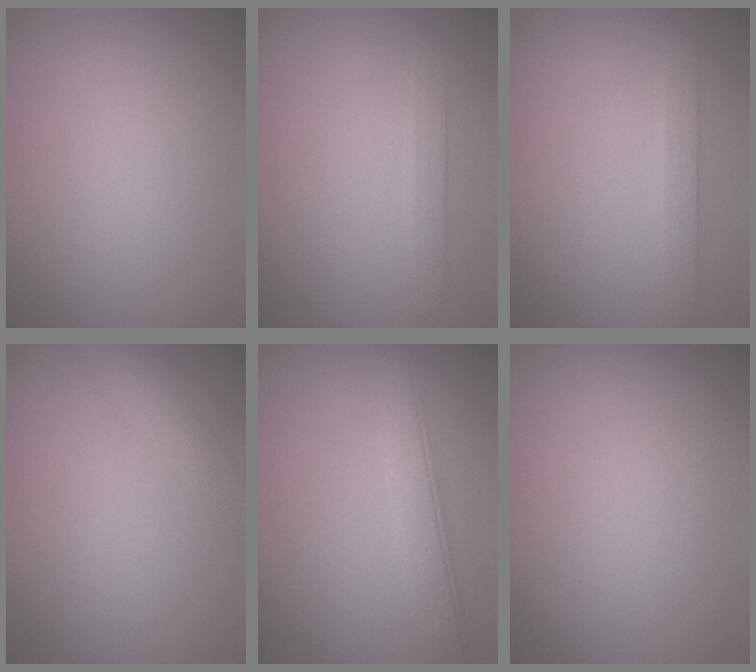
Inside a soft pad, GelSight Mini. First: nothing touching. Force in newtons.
{"total": 1.5, "press": 1.5, "slide": 0.1}
{"total": 2.0, "press": 2.0, "slide": 0.2}
{"total": 3.6, "press": 3.6, "slide": 0.1}
{"total": 4.7, "press": 4.7, "slide": 0.4}
{"total": 0.0}